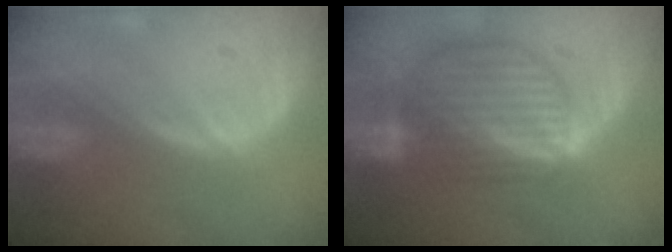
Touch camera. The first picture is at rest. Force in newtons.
{"total": 9.7, "press": 8.2, "slide": 5.2}